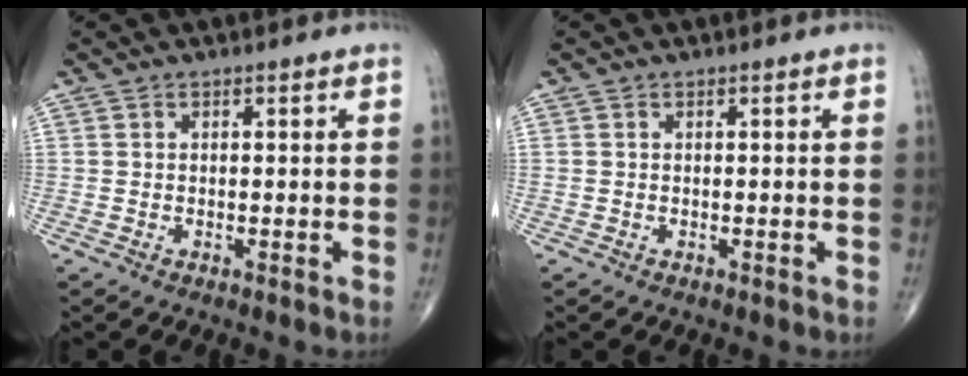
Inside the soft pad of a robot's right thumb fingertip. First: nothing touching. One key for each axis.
{"total": 0.0}